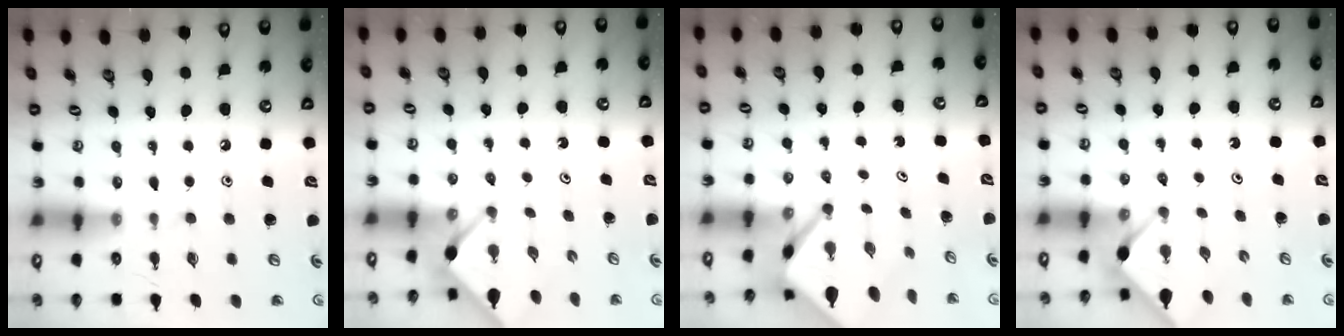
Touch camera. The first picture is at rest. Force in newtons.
{"total": 3.0, "press": 3.0, "slide": 0.3}
{"total": 4.3, "press": 4.3, "slide": 0.3}
{"total": 2.8, "press": 2.7, "slide": 0.5}